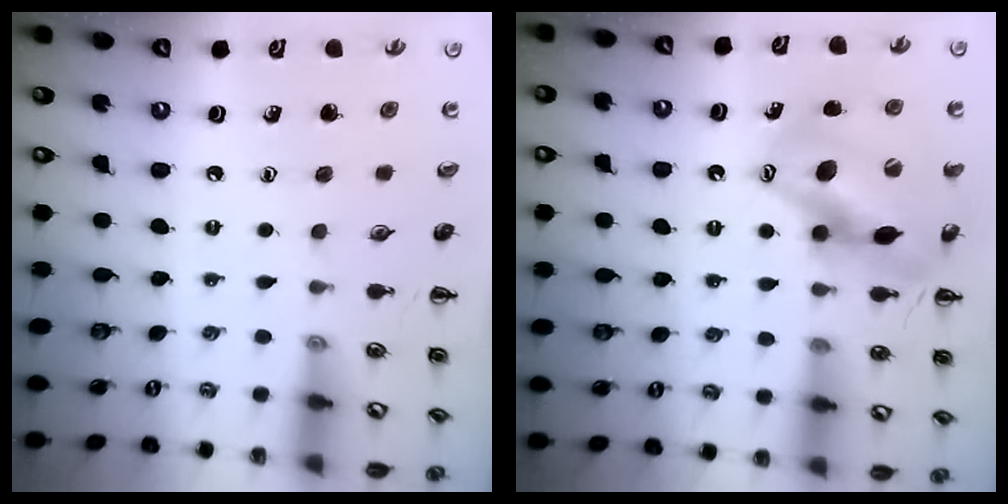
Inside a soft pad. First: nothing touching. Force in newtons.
{"total": 14.5, "press": 13.9, "slide": 4.3}